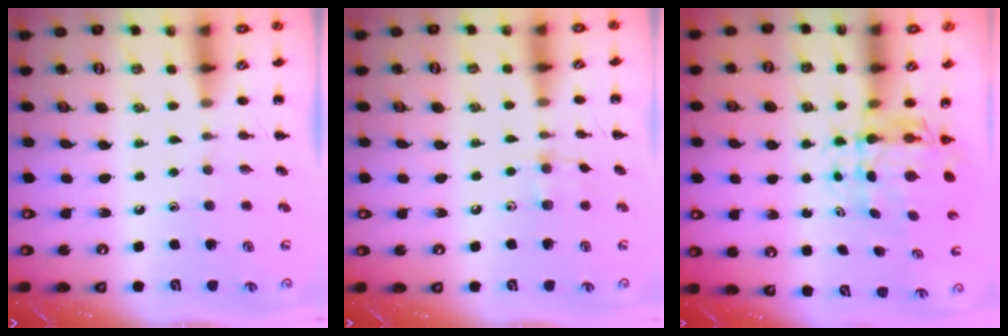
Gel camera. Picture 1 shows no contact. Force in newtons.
{"total": 6.0, "press": 5.7, "slide": 1.8}
{"total": 6.3, "press": 6.2, "slide": 1.5}